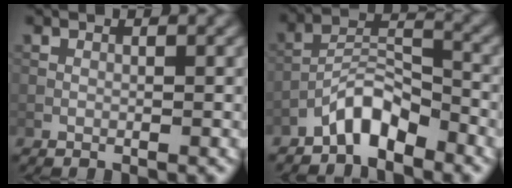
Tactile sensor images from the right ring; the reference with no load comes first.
{"total": 4.5, "force": [-3.5, 1.4, 2.5], "torque": [-0.039, 0.018, -0.071]}